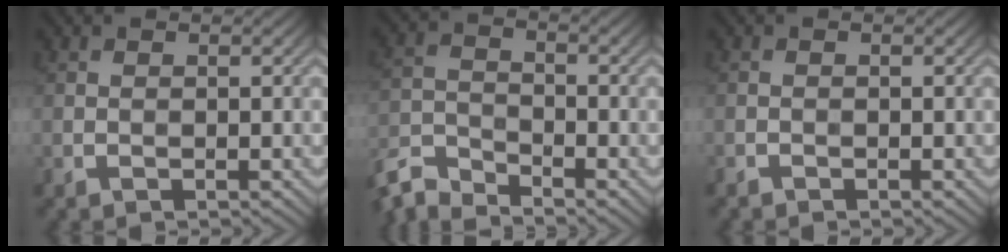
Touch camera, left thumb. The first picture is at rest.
{"total": 6.3, "force": [-5.8, 1.4, 2.0], "torque": [-0.048, -0.015, -0.133]}
{"total": 0.6, "force": [-0.6, 0.2, 0.0], "torque": [0.001, -0.004, -0.012]}